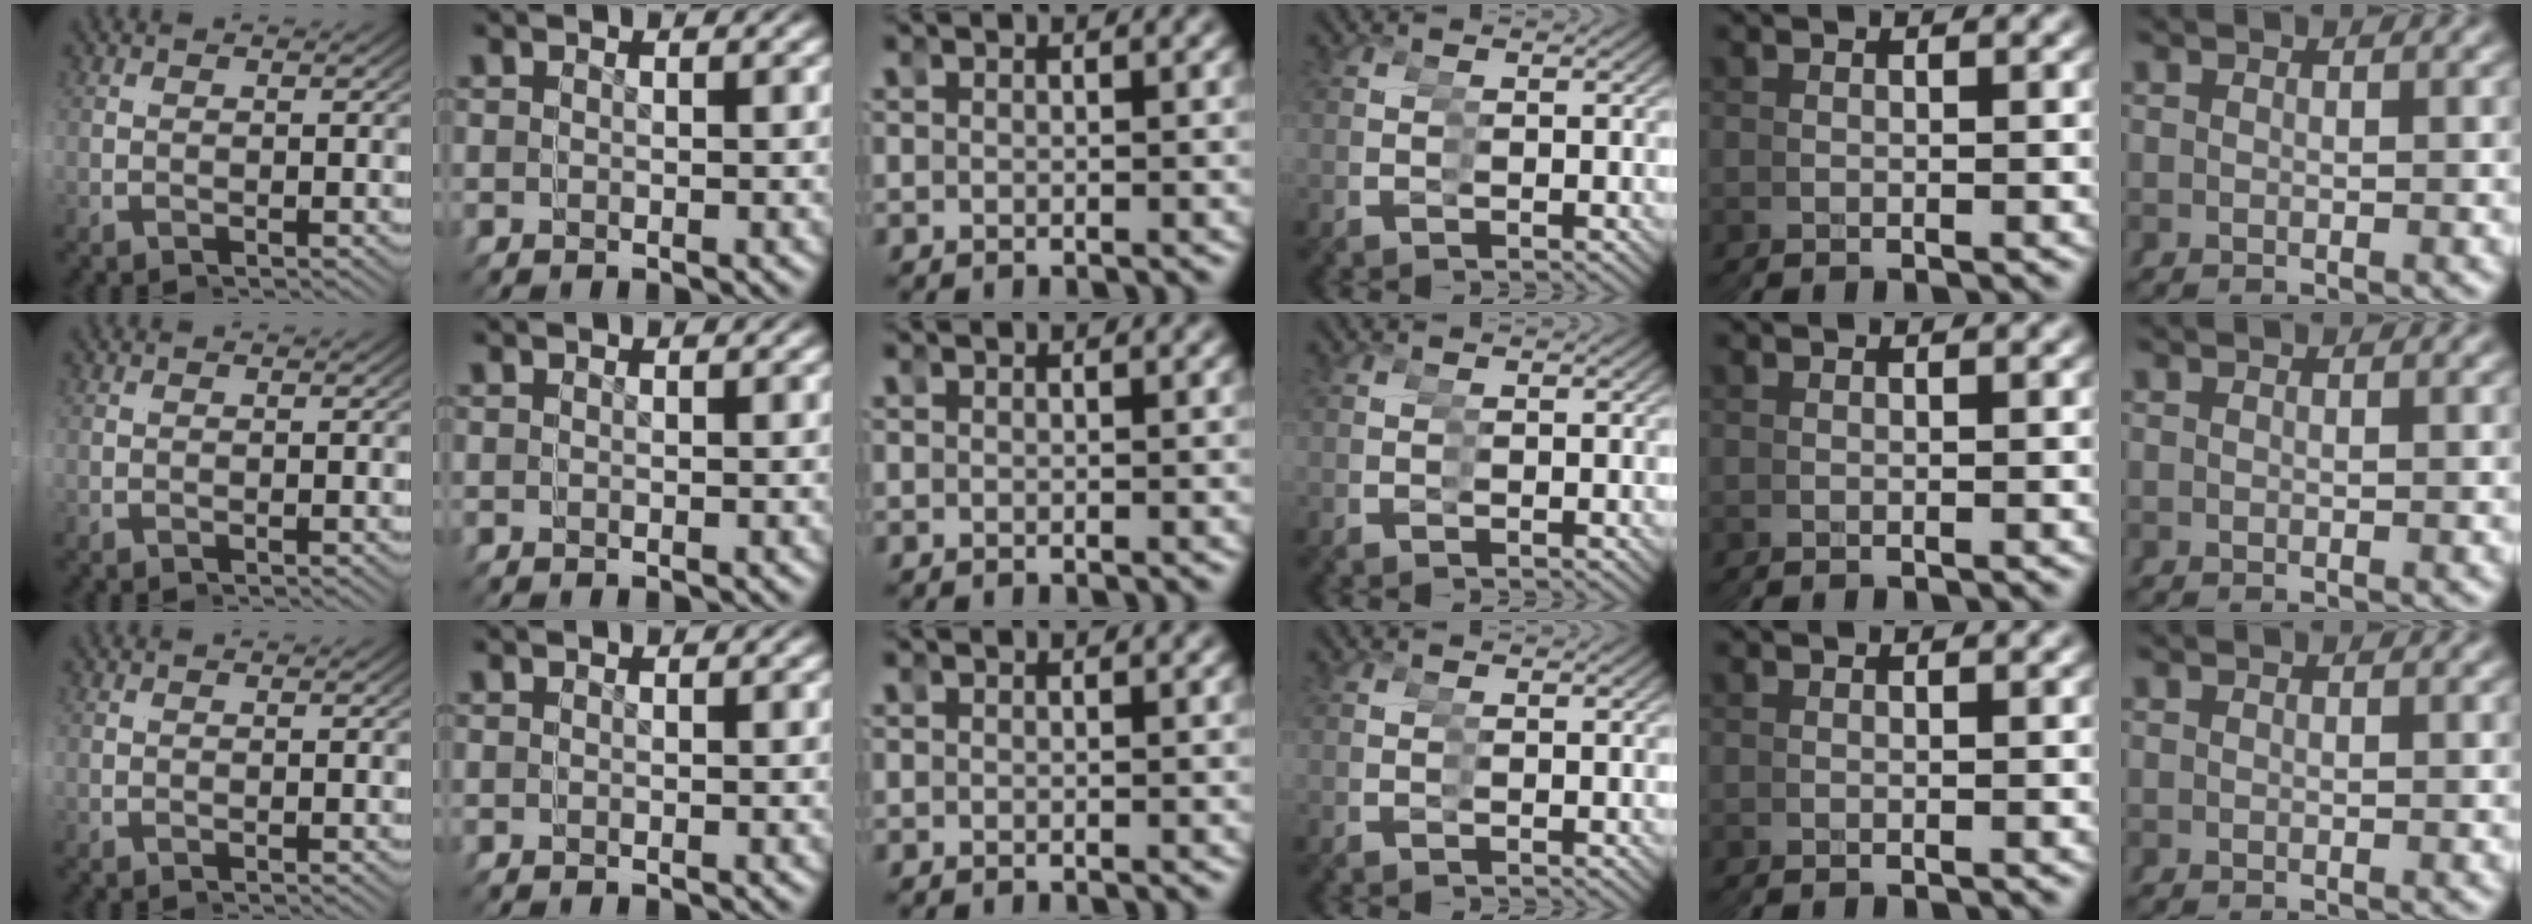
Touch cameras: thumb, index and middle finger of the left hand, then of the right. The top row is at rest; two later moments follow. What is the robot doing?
{"motion": "reach", "object": "drawer"}